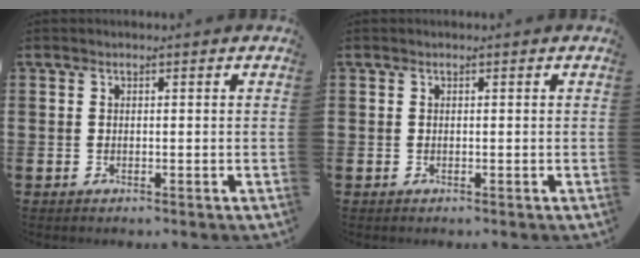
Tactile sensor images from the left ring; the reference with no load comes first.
{"total": 0.0}